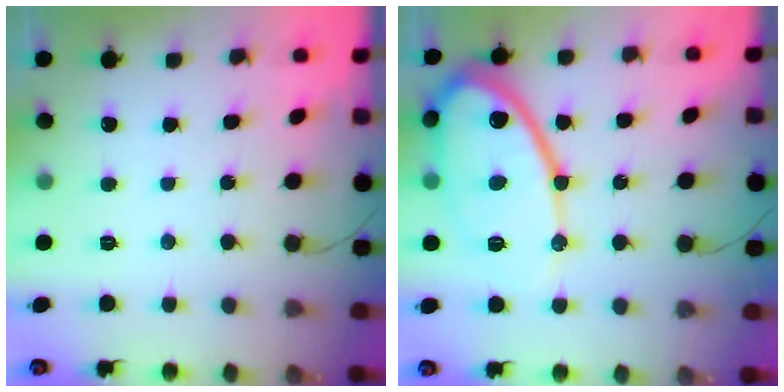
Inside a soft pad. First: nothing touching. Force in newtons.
{"total": 17.0, "press": 16.9, "slide": 1.5}